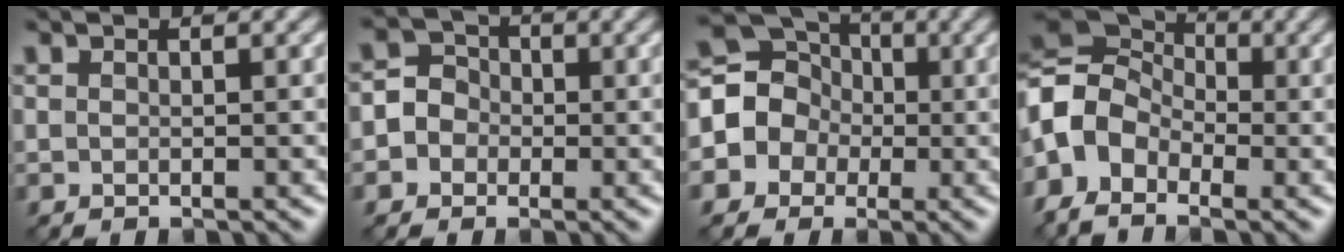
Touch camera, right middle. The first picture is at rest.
{"total": 4.0, "force": [-1.0, 3.8, 0.6], "torque": [0.008, 0.026, -0.033]}
{"total": 7.7, "force": [-0.2, 7.2, 2.5], "torque": [-0.057, 0.050, -0.043]}
{"total": 9.7, "force": [-2.7, 7.5, 5.6], "torque": [-0.133, 0.006, -0.064]}